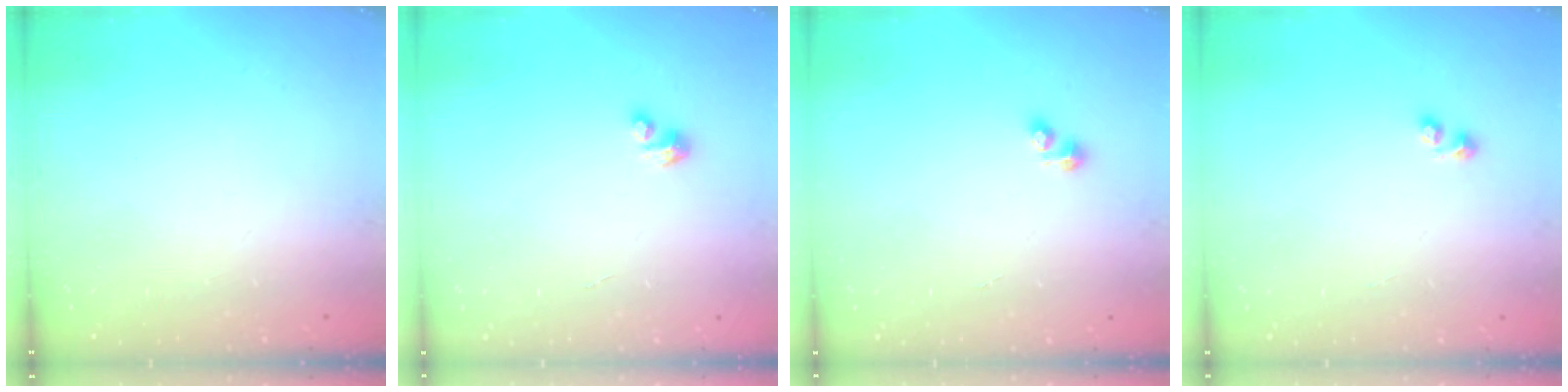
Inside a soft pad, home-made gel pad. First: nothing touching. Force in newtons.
{"total": 2.0, "press": 2.0, "slide": 0.2}
{"total": 2.5, "press": 2.4, "slide": 0.3}
{"total": 1.6, "press": 1.4, "slide": 0.6}